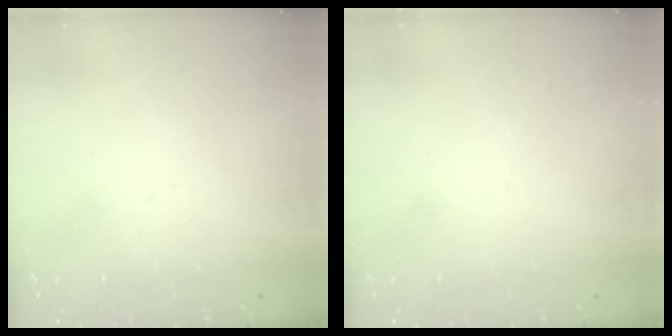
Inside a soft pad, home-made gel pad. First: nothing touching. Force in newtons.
{"total": 1.5, "press": 1.5, "slide": 0.1}